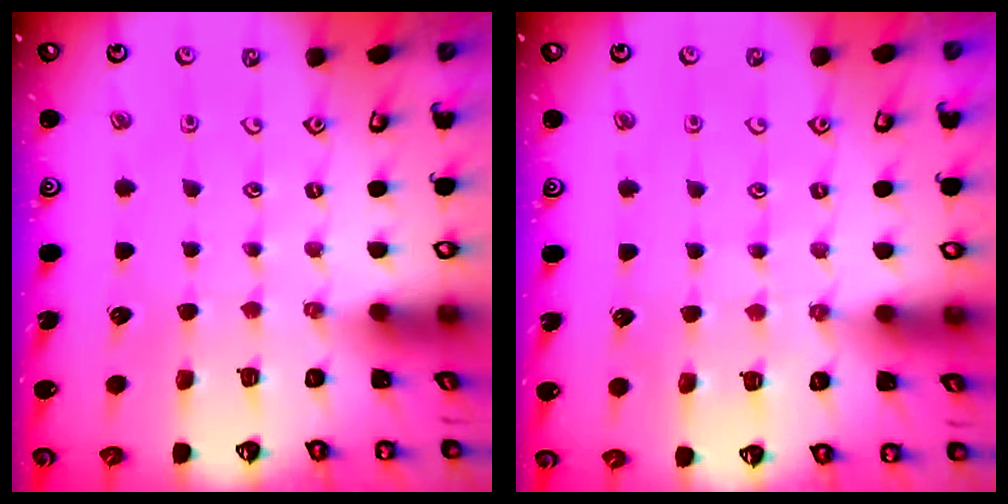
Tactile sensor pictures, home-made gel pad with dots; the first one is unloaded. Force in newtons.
{"total": 6.5, "press": 6.4, "slide": 0.6}